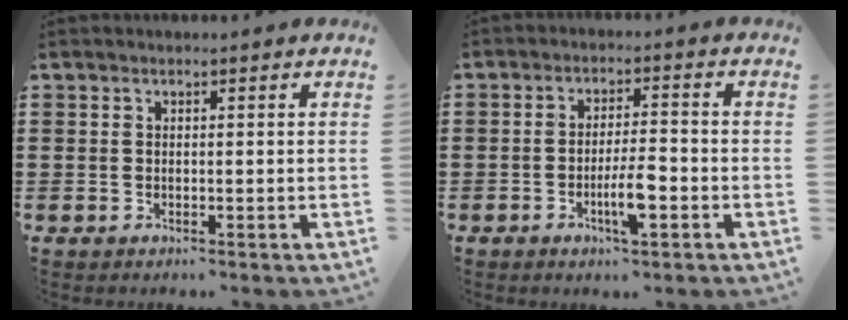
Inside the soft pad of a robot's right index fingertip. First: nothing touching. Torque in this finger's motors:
{"motor_torque": [0.89, 0.84, 0.40, 0.07]}